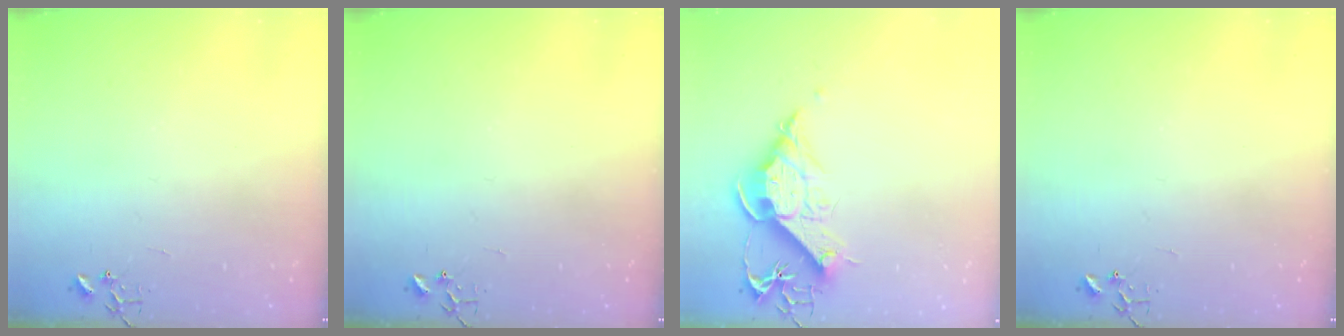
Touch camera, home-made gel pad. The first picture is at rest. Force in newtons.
{"total": 0.0}
{"total": 13.2, "press": 13.1, "slide": 1.6}
{"total": 0.0}